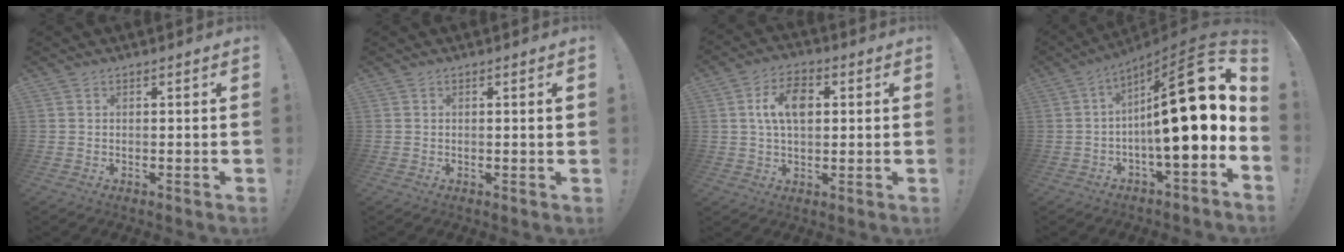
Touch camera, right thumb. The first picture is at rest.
{"total": 1.3, "force": [0.4, -0.1, 1.2], "torque": [-0.024, 0.002, 0.005]}
{"total": 10.4, "force": [2.3, 6.7, 7.6], "torque": [-0.120, 0.013, 0.042]}
{"total": 23.4, "force": [2.2, 5.5, 22.6], "torque": [-0.344, -0.015, 0.030]}